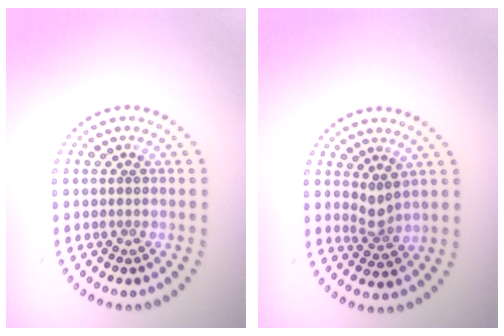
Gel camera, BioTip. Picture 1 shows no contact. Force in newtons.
{"total": 1.9, "press": 1.4, "slide": 1.4}